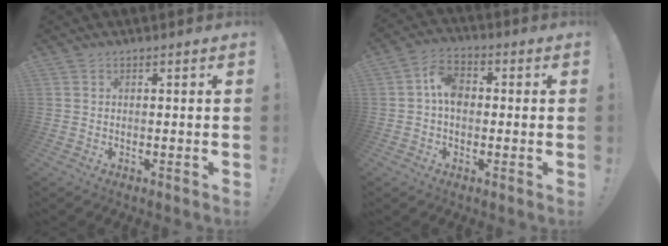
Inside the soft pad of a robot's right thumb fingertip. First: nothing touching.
{"total": 7.9, "force": [0.4, 5.8, 5.4], "torque": [-0.094, 0.011, 0.010]}